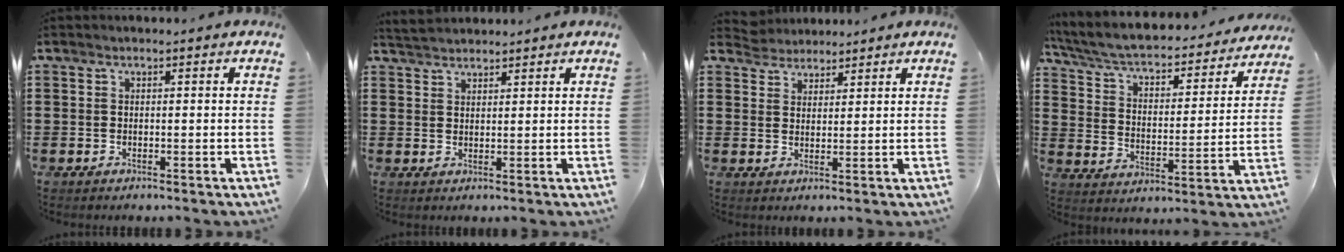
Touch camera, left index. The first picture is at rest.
{"total": 2.4, "force": [2.4, 0.3, 0.2], "torque": [-0.010, 0.000, 0.048]}
{"total": 2.8, "force": [2.6, 1.0, -0.5], "torque": [-0.003, -0.001, 0.051]}
{"total": 5.0, "force": [4.4, 0.7, 2.3], "torque": [-0.067, -0.041, 0.067]}